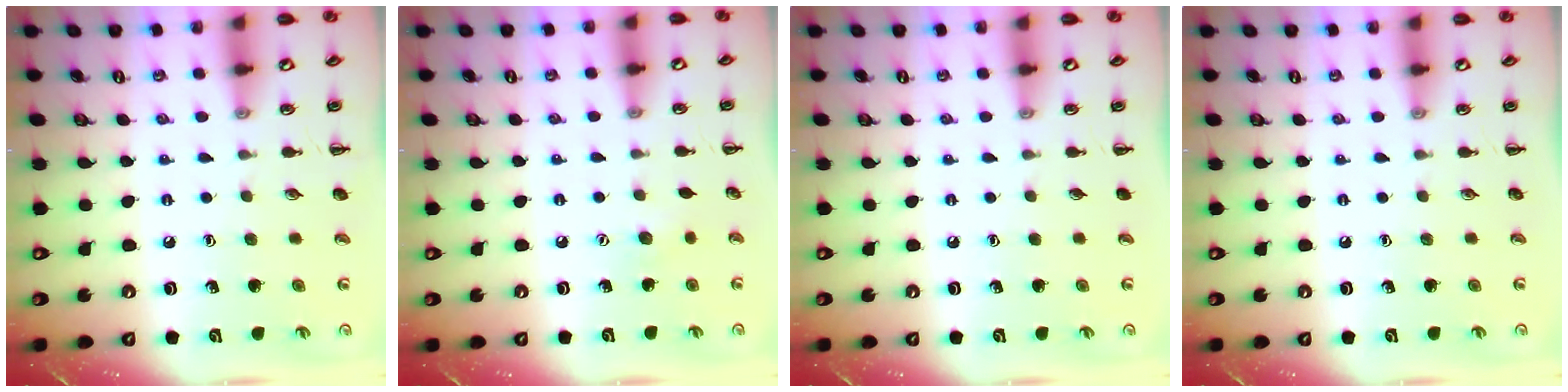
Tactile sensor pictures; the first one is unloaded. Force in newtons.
{"total": 3.5, "press": 3.4, "slide": 0.9}
{"total": 0.0}
{"total": 0.0}